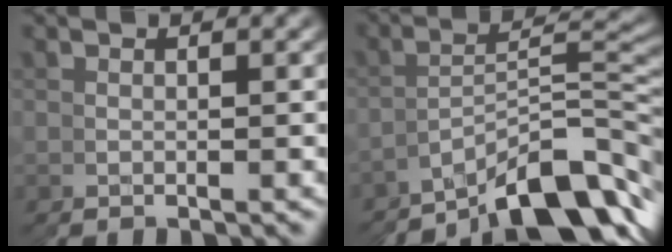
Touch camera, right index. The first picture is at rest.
{"total": 9.5, "force": [-5.6, 3.2, 6.9], "torque": [-0.074, -0.002, -0.081]}